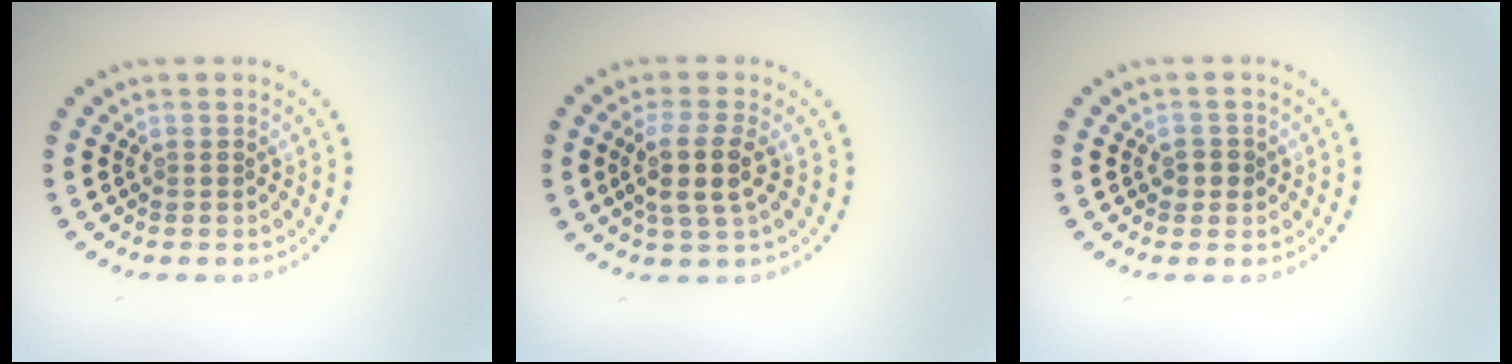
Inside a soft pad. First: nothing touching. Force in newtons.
{"total": 3.2, "press": 2.7, "slide": 1.7}
{"total": 1.3, "press": 1.2, "slide": 0.4}